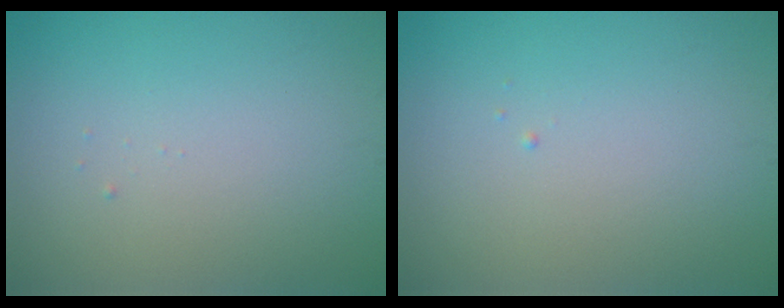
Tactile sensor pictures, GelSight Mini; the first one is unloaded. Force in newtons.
{"total": 0.0}